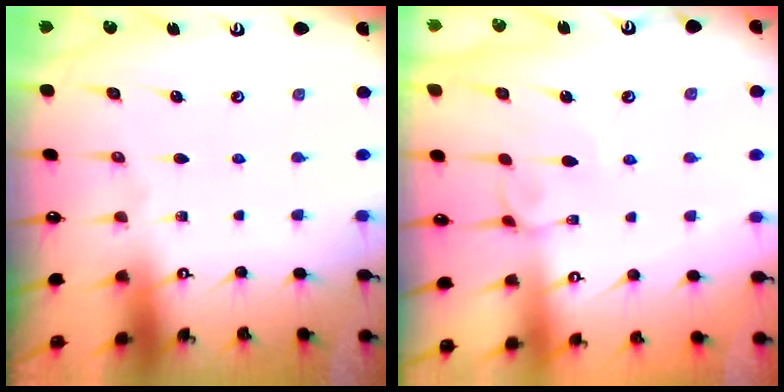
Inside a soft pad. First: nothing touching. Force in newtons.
{"total": 4.1, "press": 4.1, "slide": 0.1}